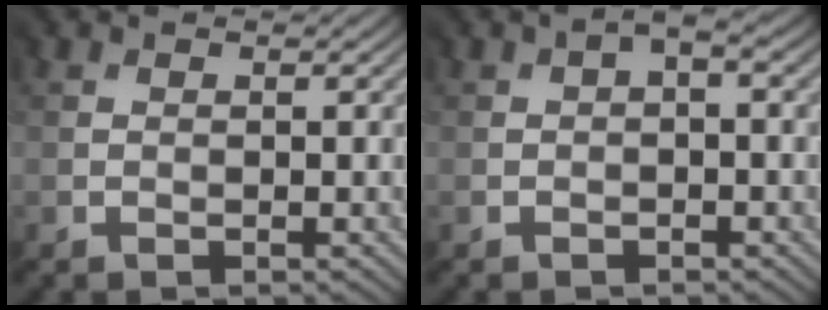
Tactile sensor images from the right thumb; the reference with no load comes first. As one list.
[{"total": 1.8, "force": [-0.2, 0.6, 1.7], "torque": [-0.030, 0.003, 0.000]}]